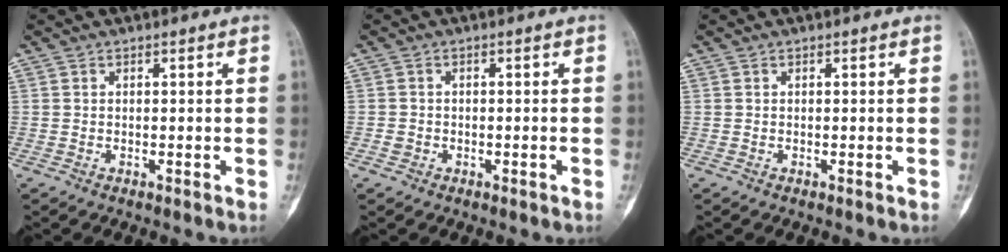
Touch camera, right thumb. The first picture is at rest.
{"total": 0.9, "force": [-0.5, 0.8, 0.2], "torque": [0.004, 0.008, -0.007]}
{"total": 0.0}